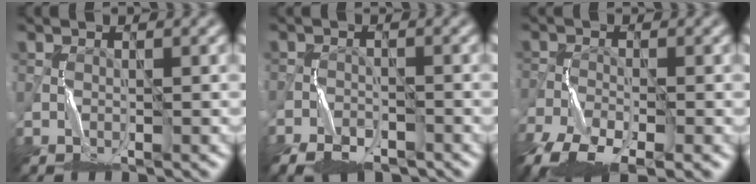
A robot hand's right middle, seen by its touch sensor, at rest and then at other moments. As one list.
[{"total": 5.2, "force": [-4.2, 2.3, 2.0], "torque": [-0.030, -0.007, -0.072]}, {"total": 9.1, "force": [-6.6, 3.2, 5.4], "torque": [-0.113, -0.040, -0.122]}]